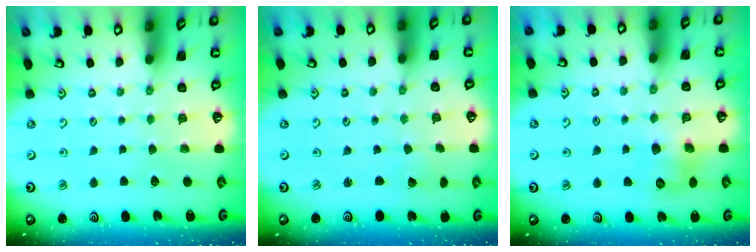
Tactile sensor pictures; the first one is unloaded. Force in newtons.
{"total": 1.1, "press": 1.1, "slide": 0.1}
{"total": 7.6, "press": 7.5, "slide": 1.0}